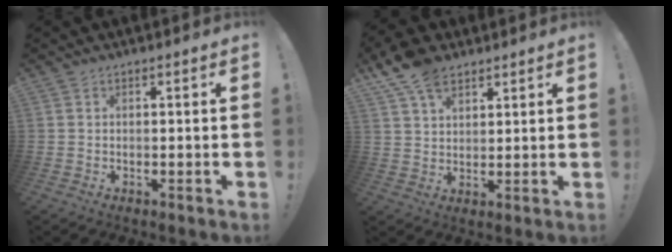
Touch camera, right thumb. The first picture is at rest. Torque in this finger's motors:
{"motor_torque": [-0.23, 0.55, 0.45, 0.23, 0.20]}